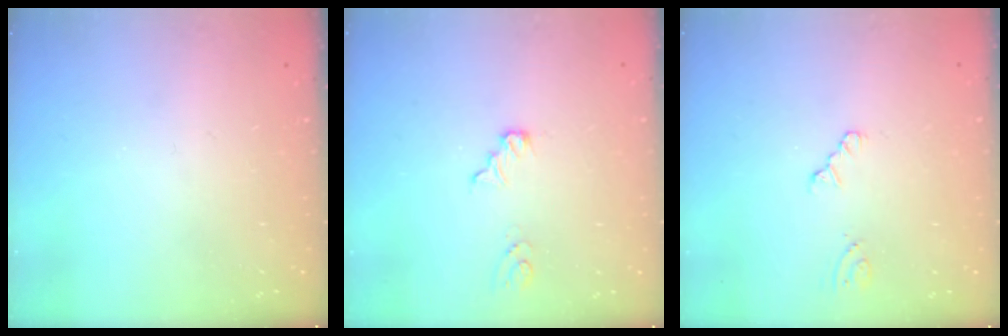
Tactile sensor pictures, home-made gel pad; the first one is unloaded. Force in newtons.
{"total": 5.9, "press": 5.9, "slide": 0.5}
{"total": 0.7, "press": 0.7, "slide": 0.2}